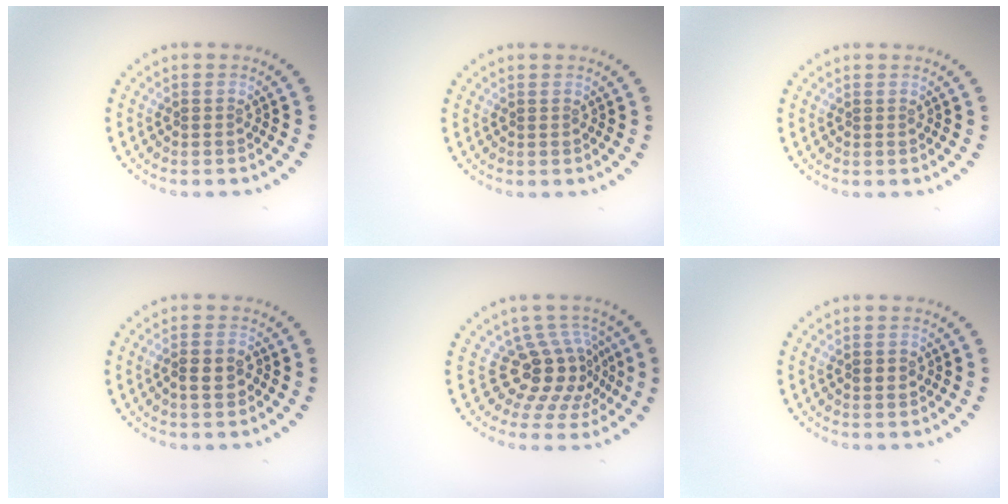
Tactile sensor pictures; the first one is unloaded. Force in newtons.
{"total": 0.0}
{"total": 0.0}
{"total": 1.8, "press": 1.7, "slide": 0.5}
{"total": 4.7, "press": 3.4, "slide": 3.2}
{"total": 1.7, "press": 1.7, "slide": 0.1}